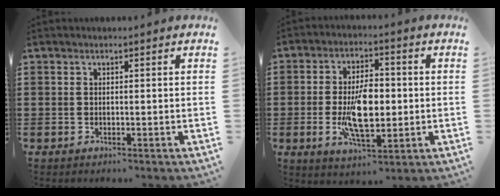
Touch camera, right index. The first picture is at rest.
{"total": 10.0, "force": [-1.0, 4.7, 8.8], "torque": [-0.177, -0.005, -0.023]}